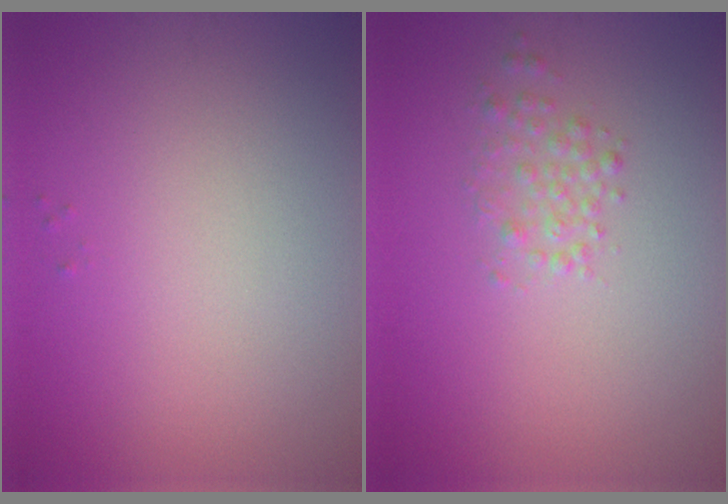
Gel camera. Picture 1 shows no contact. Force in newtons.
{"total": 1.6, "press": 1.6, "slide": 0.0}